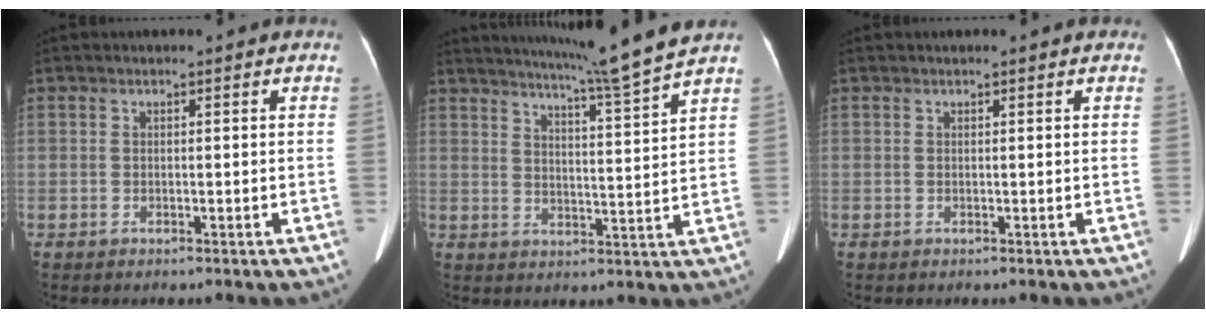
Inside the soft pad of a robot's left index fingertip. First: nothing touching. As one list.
[{"total": 10.9, "force": [9.5, -2.7, 4.5], "torque": [-0.078, -0.030, 0.139]}, {"total": 0.8, "force": [0.7, -0.1, 0.4], "torque": [-0.006, 0.010, 0.012]}]